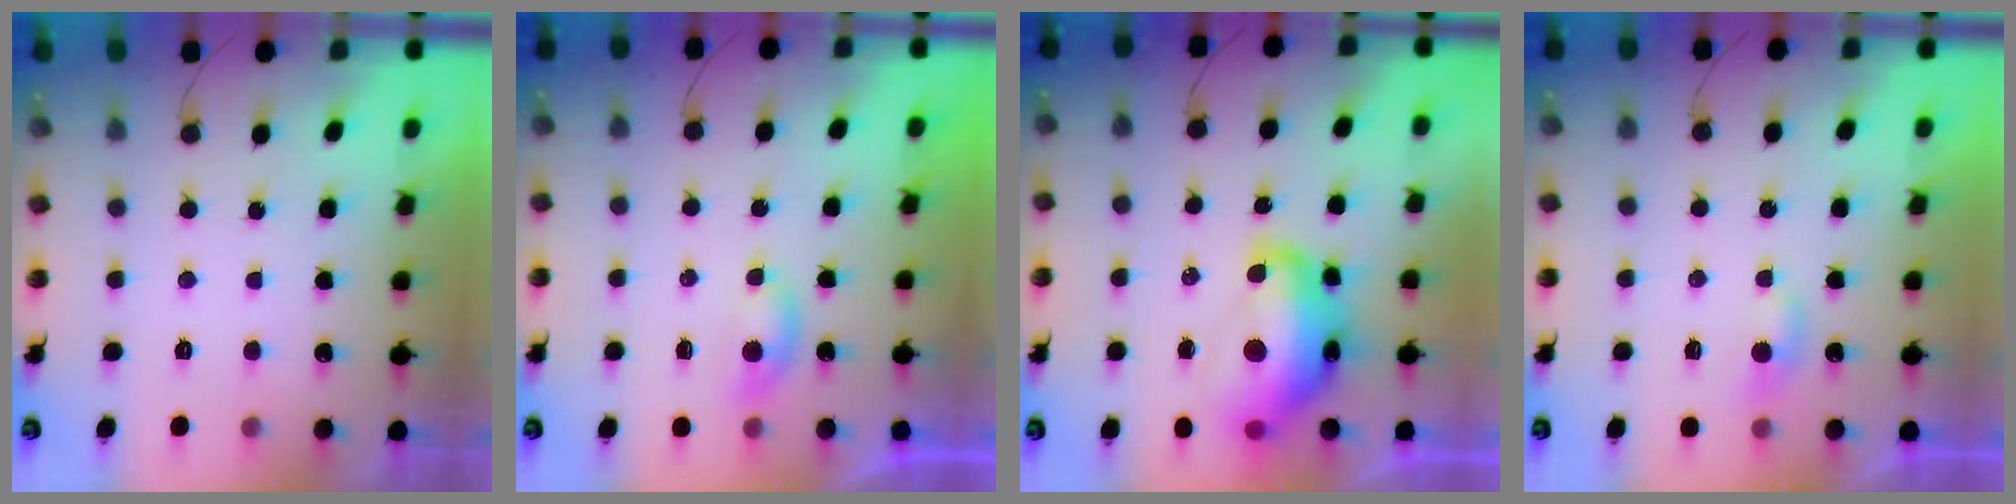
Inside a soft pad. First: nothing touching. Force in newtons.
{"total": 4.1, "press": 4.1, "slide": 0.4}
{"total": 16.3, "press": 16.3, "slide": 1.5}
{"total": 3.5, "press": 3.5, "slide": 0.3}